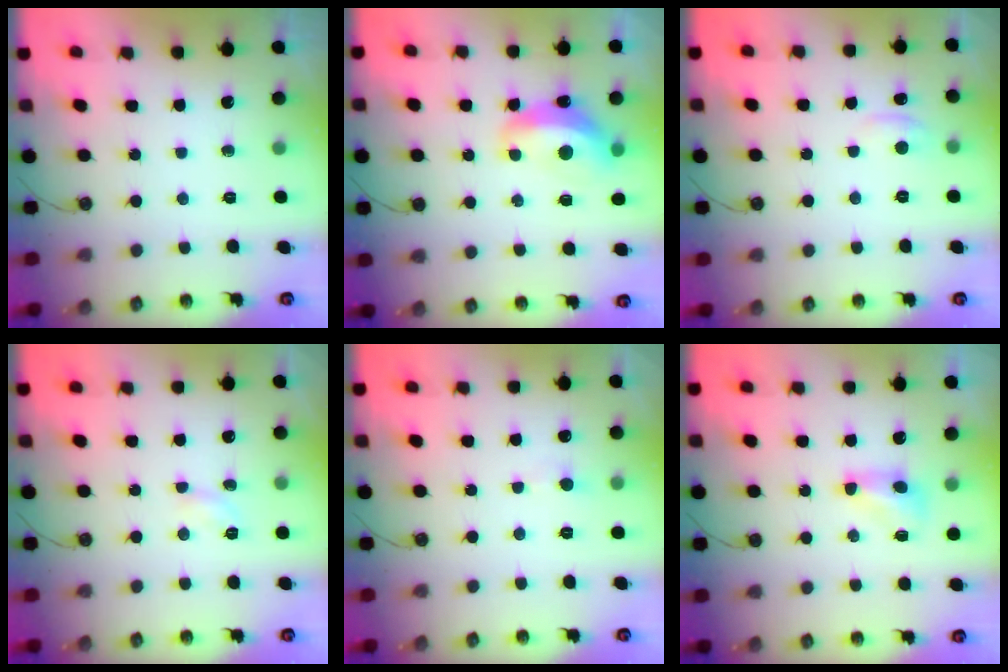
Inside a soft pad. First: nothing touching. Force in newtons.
{"total": 6.1, "press": 6.0, "slide": 0.9}
{"total": 1.6, "press": 1.5, "slide": 0.5}
{"total": 2.7, "press": 2.7, "slide": 0.5}
{"total": 1.3, "press": 1.1, "slide": 0.6}
{"total": 2.8, "press": 2.8, "slide": 0.6}